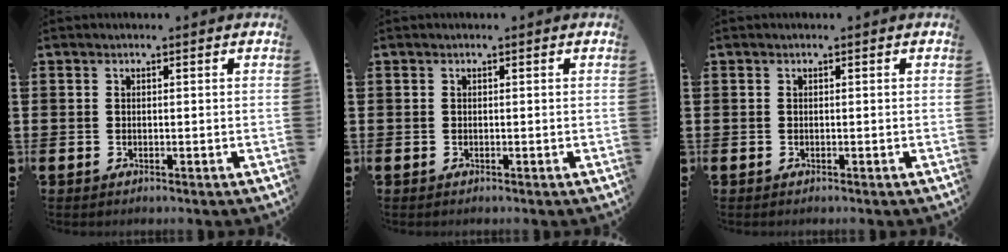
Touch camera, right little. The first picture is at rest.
{"total": 0.0}
{"total": 0.0}